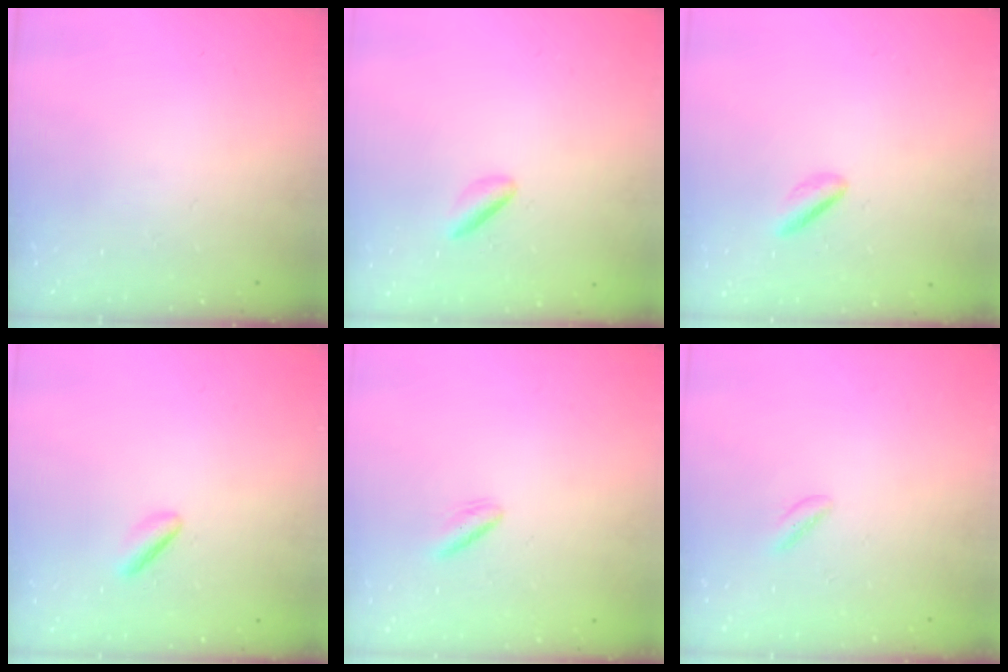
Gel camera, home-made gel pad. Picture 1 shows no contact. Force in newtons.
{"total": 2.9, "press": 2.6, "slide": 1.2}
{"total": 1.8, "press": 1.5, "slide": 0.9}
{"total": 2.5, "press": 2.3, "slide": 0.8}
{"total": 3.4, "press": 3.1, "slide": 1.2}
{"total": 1.7, "press": 1.5, "slide": 0.7}